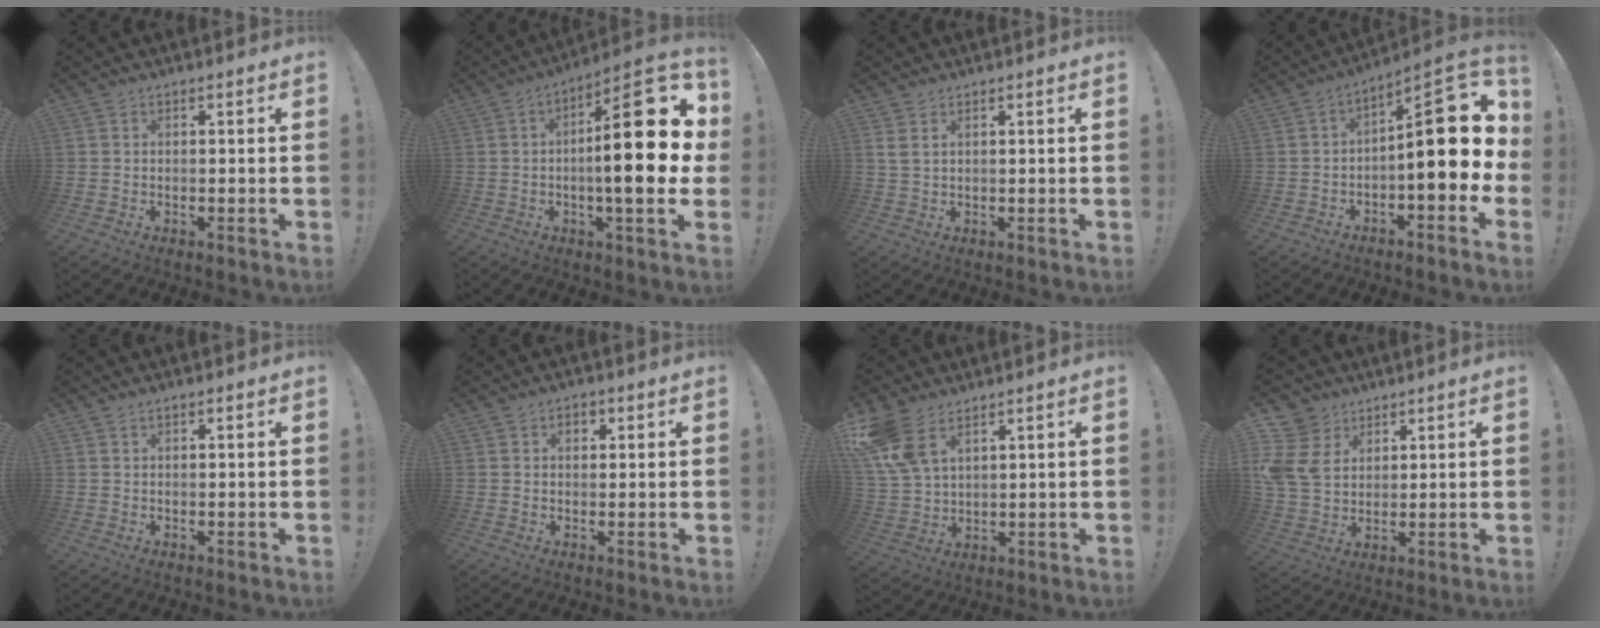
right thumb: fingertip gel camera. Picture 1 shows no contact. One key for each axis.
{"total": 24.5, "fx": 1.4, "fy": 7.1, "fz": 23.4, "tx": -0.334, "ty": -0.008, "tz": 0.017}
{"total": 2.1, "fx": 1.1, "fy": 0.7, "fz": 1.6, "tx": -0.042, "ty": 0.004, "tz": 0.023}
{"total": 18.4, "fx": 0.8, "fy": 6.7, "fz": 17.1, "tx": -0.224, "ty": -0.001, "tz": 0.017}
{"total": 0.8, "fx": 0.6, "fy": 0.2, "fz": 0.5, "tx": -0.002, "ty": -0.003, "tz": 0.009}
{"total": 2.9, "fx": 1.0, "fy": 2.1, "fz": 1.7, "tx": -0.013, "ty": 0.001, "tz": 0.013}
{"total": 11.0, "fx": 6.8, "fy": 5.9, "fz": 6.3, "tx": -0.134, "ty": -0.029, "tz": 0.134}
{"total": 11.2, "fx": 3.8, "fy": 9.2, "fz": 4.9, "tx": -0.105, "ty": -0.021, "tz": 0.081}